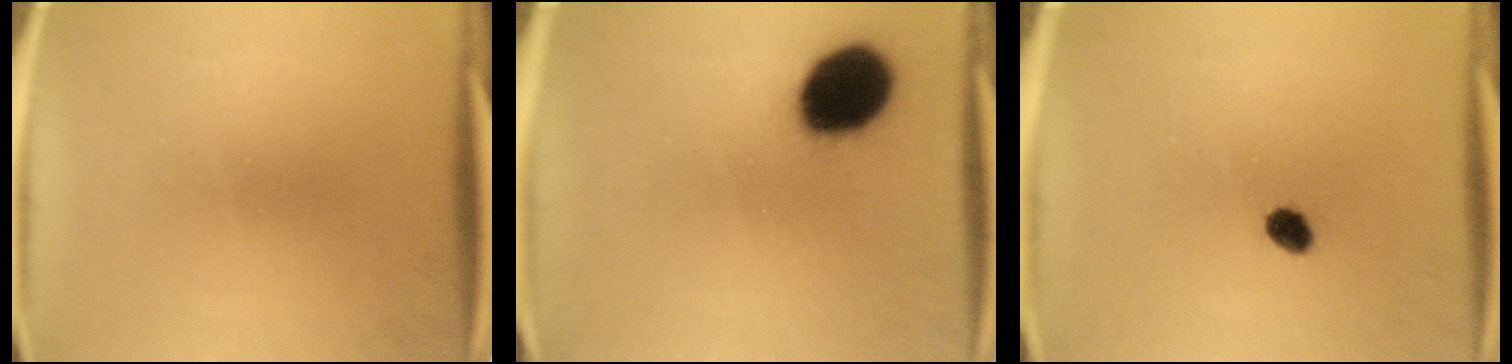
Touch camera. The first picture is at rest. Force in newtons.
{"total": 17.3}
{"total": 3.0}